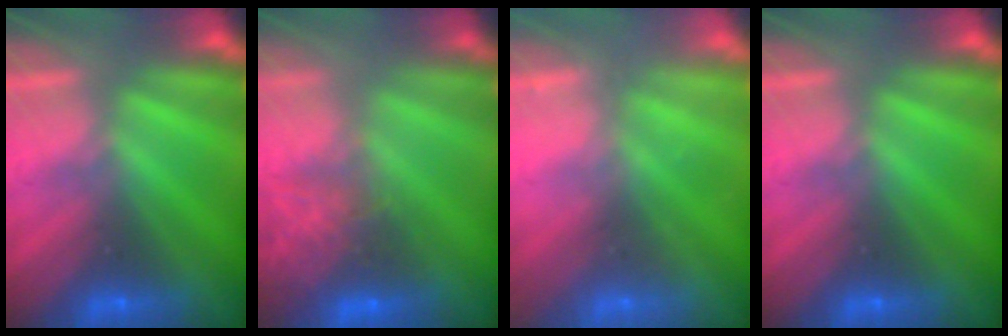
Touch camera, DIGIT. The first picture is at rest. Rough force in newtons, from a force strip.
{"total": 7.7}
{"total": 2.2}
{"total": 0.0}